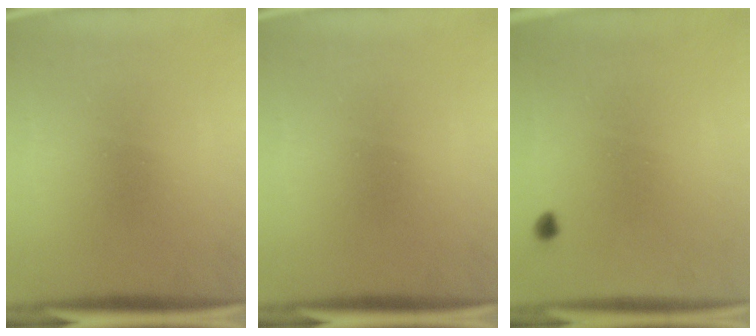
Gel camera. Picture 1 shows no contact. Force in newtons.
{"total": 0.0}
{"total": 0.8}